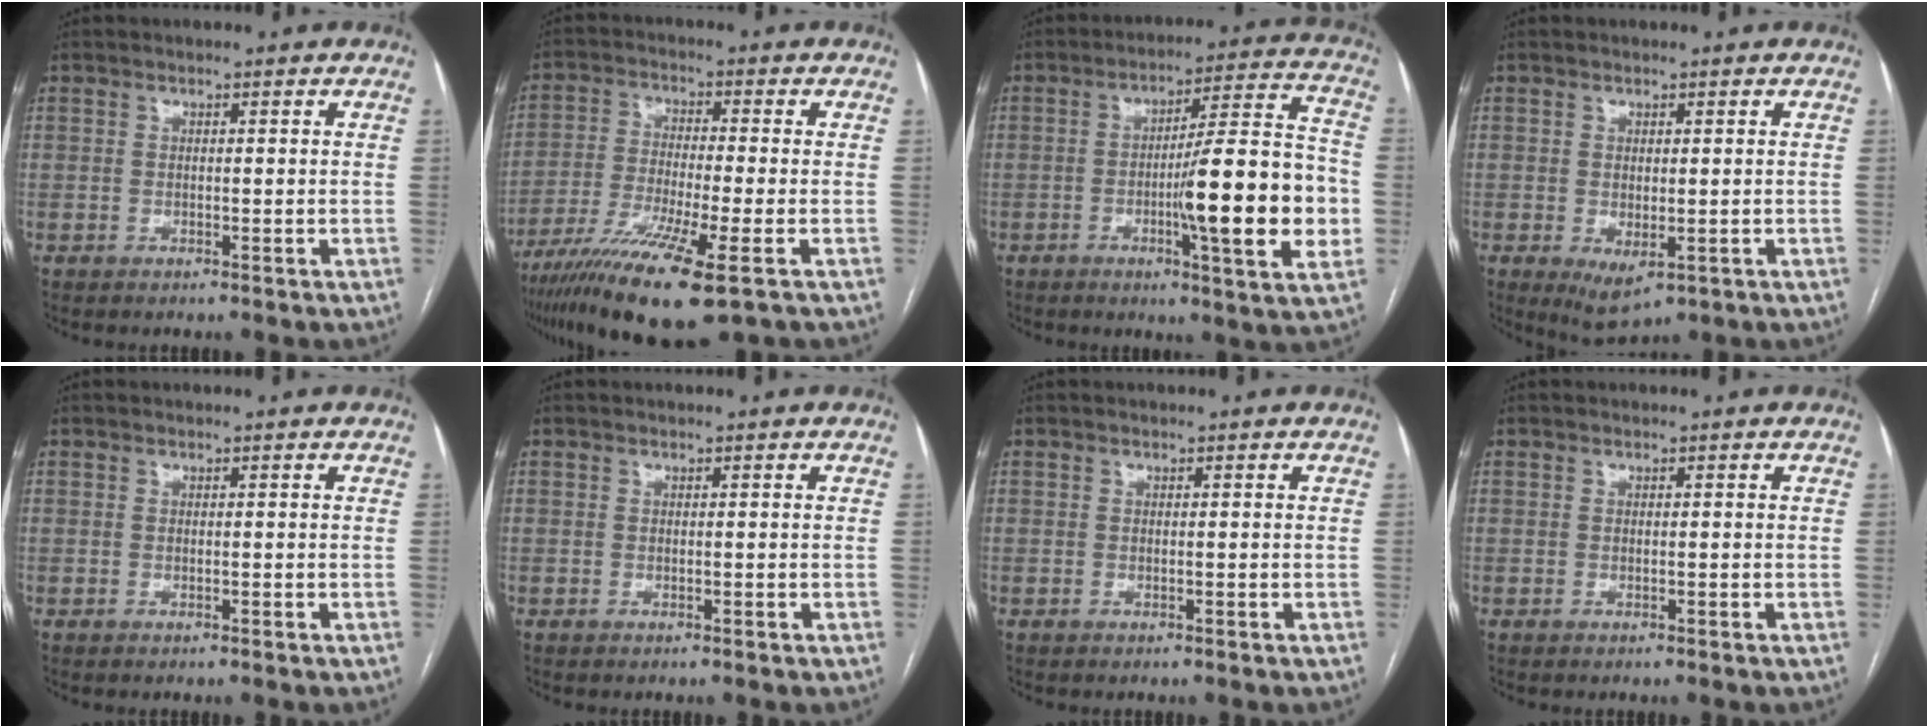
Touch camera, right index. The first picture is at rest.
{"total": 13.7, "force": [-8.3, 0.4, 10.9], "torque": [-0.214, -0.037, -0.147]}
{"total": 17.8, "force": [-3.5, 1.0, 17.4], "torque": [-0.246, 0.003, -0.051]}
{"total": 4.4, "force": [-1.5, 2.2, 3.5], "torque": [-0.053, -0.012, -0.006]}
{"total": 0.0}
{"total": 0.0}
{"total": 0.0}
{"total": 0.0}